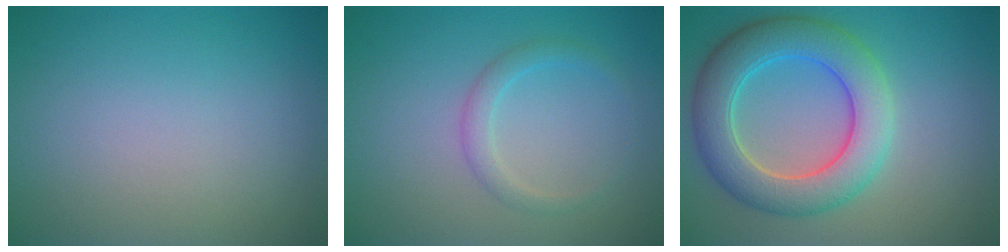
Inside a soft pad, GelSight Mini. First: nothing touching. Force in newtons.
{"total": 1.7, "press": 1.7, "slide": 0.1}
{"total": 7.3, "press": 7.3, "slide": 0.3}